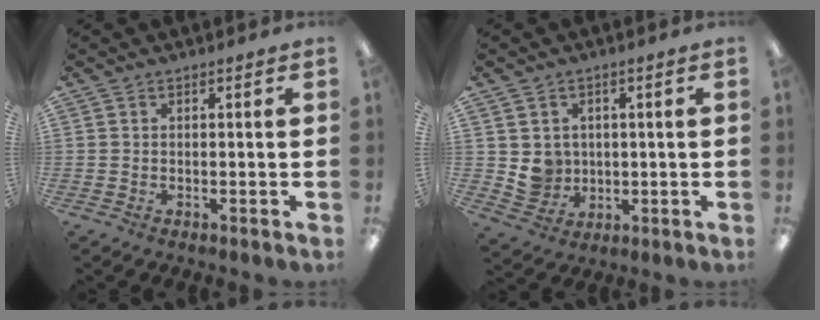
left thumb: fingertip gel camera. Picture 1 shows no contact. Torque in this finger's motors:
{"motor_torque": [0.01, 0.09, 0.07, -0.16, 0.01]}